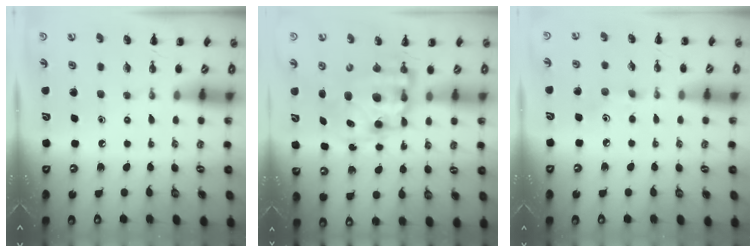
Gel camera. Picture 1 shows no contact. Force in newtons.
{"total": 11.8, "press": 11.4, "slide": 3.1}
{"total": 2.6, "press": 2.4, "slide": 0.9}